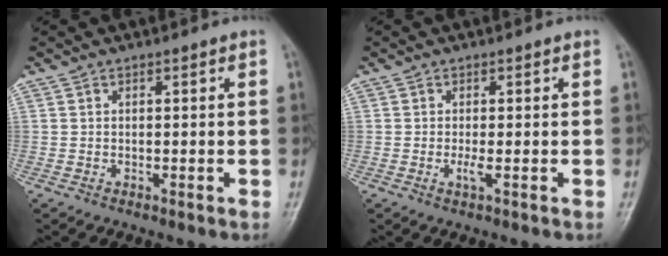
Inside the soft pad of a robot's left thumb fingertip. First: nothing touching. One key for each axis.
{"total": 1.5, "fx": -0.3, "fy": 0.2, "fz": 1.4, "tx": -0.031, "ty": -0.004, "tz": -0.005}